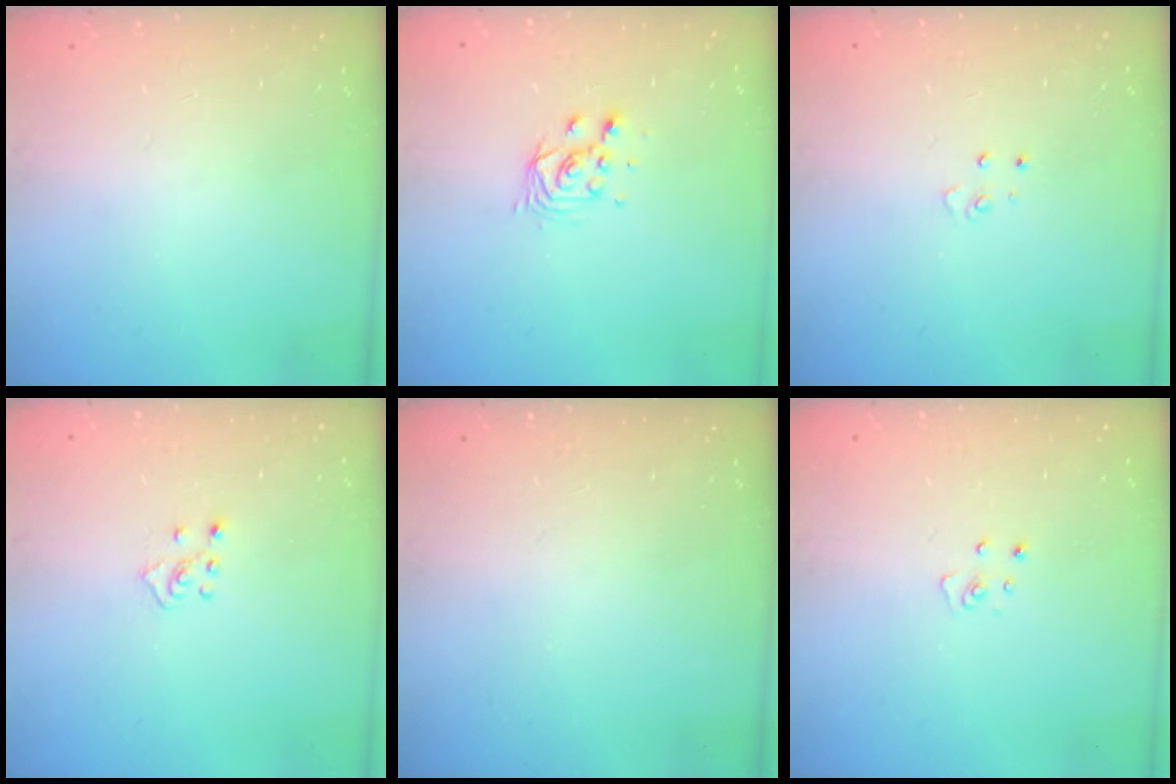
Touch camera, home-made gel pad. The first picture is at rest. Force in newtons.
{"total": 5.0, "press": 5.0, "slide": 0.3}
{"total": 3.6, "press": 3.6, "slide": 0.4}
{"total": 2.3, "press": 2.3, "slide": 0.5}
{"total": 0.0}
{"total": 3.9, "press": 3.9, "slide": 0.3}